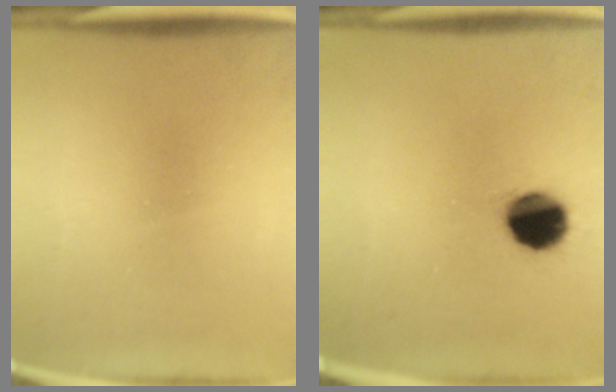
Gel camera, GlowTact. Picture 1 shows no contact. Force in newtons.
{"total": 11.2}